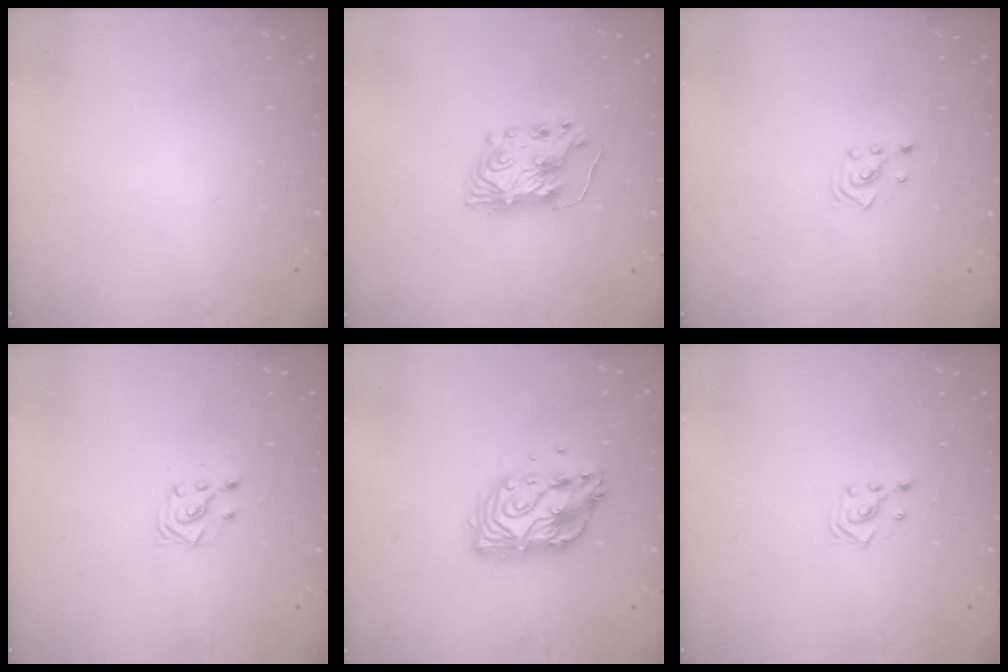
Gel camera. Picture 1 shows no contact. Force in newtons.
{"total": 8.6, "press": 8.6, "slide": 0.5}
{"total": 2.2, "press": 2.2, "slide": 0.2}
{"total": 3.9, "press": 3.8, "slide": 0.8}
{"total": 12.1, "press": 12.0, "slide": 1.2}
{"total": 2.9, "press": 2.9, "slide": 0.4}